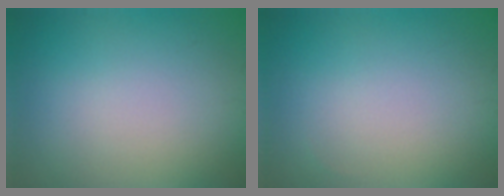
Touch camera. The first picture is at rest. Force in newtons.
{"total": 0.0}